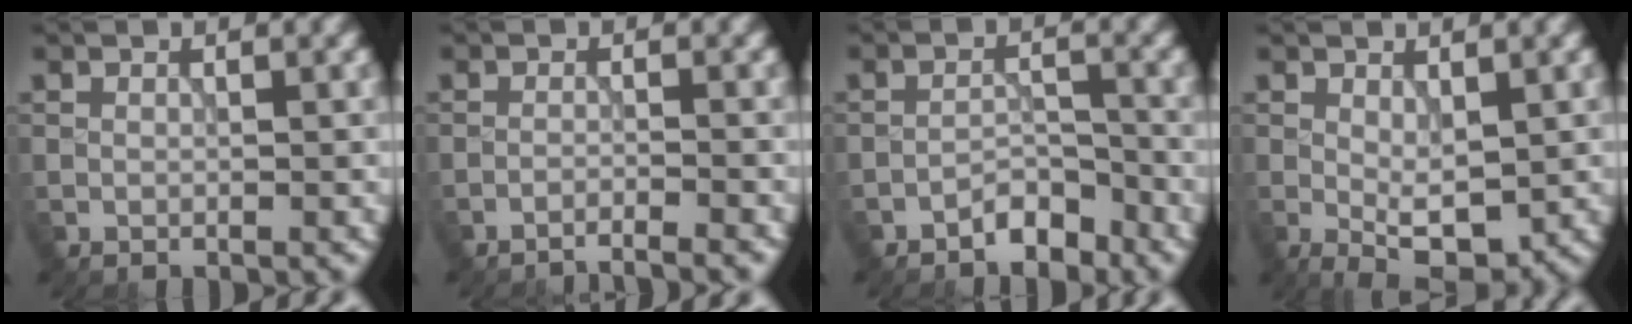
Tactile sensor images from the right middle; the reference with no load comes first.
{"total": 3.0, "force": [-2.8, 0.2, 1.1], "torque": [-0.009, -0.003, -0.052]}
{"total": 2.6, "force": [-2.2, 0.9, 0.9], "torque": [-0.009, 0.012, -0.040]}
{"total": 3.5, "force": [-0.2, 1.4, 3.2], "torque": [-0.060, -0.007, 0.001]}